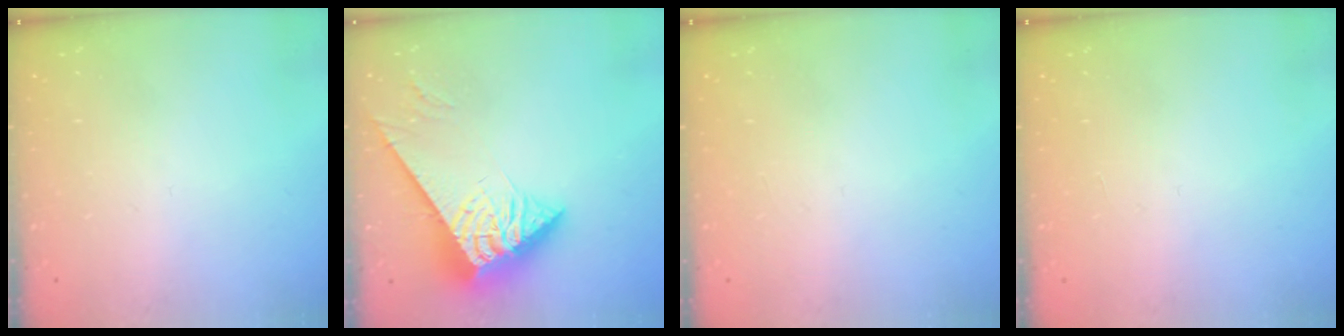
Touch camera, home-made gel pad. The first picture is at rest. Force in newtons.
{"total": 8.2, "press": 8.2, "slide": 0.4}
{"total": 0.0}
{"total": 0.0}